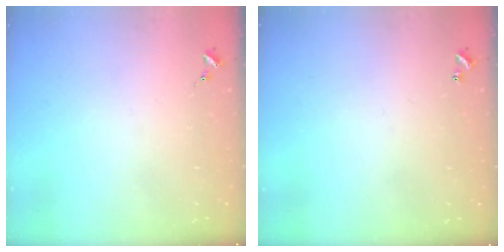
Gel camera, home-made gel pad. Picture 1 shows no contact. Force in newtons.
{"total": 0.9, "press": 0.9, "slide": 0.2}